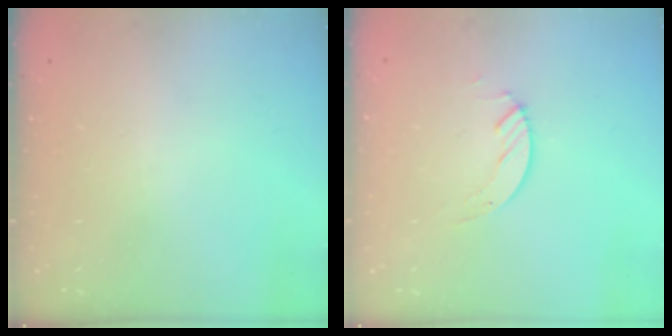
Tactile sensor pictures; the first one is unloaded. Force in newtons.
{"total": 2.7, "press": 2.7, "slide": 0.2}